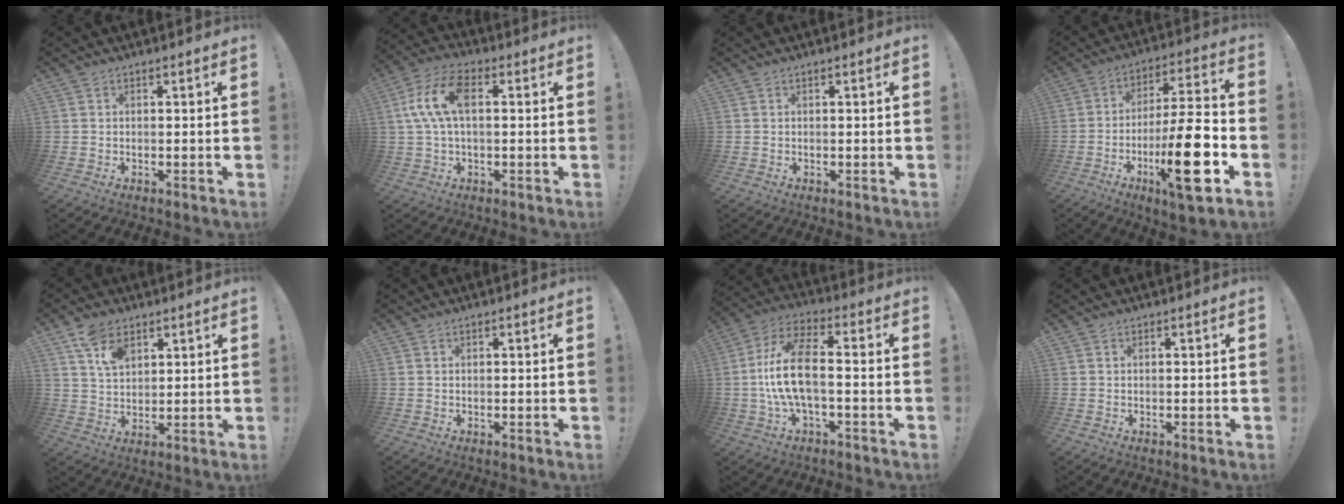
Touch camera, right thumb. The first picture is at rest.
{"total": 13.6, "force": [2.2, 6.9, 11.4], "torque": [-0.241, 0.011, 0.043]}
{"total": 0.0}
{"total": 20.9, "force": [-7.7, 4.7, 18.8], "torque": [-0.303, 0.030, -0.119]}
{"total": 8.4, "force": [5.1, 4.9, 4.5], "torque": [-0.077, -0.016, 0.097]}
{"total": 0.0}
{"total": 13.8, "force": [-1.6, 5.5, 12.5], "torque": [-0.252, 0.008, -0.028]}
{"total": 0.0}